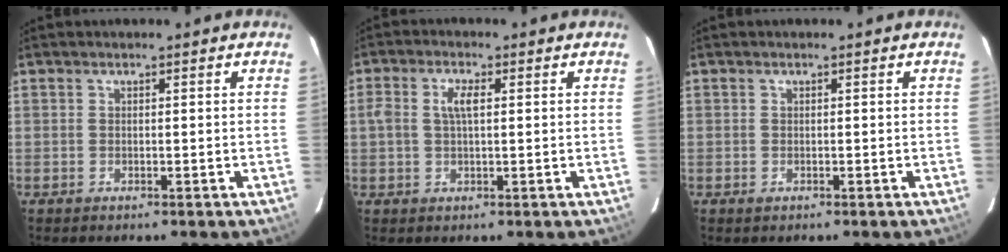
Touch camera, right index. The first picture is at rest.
{"total": 3.8, "force": [0.5, 1.6, 3.4], "torque": [-0.064, 0.008, 0.010]}
{"total": 1.0, "force": [-0.3, 0.9, 0.0], "torque": [0.002, 0.000, -0.002]}